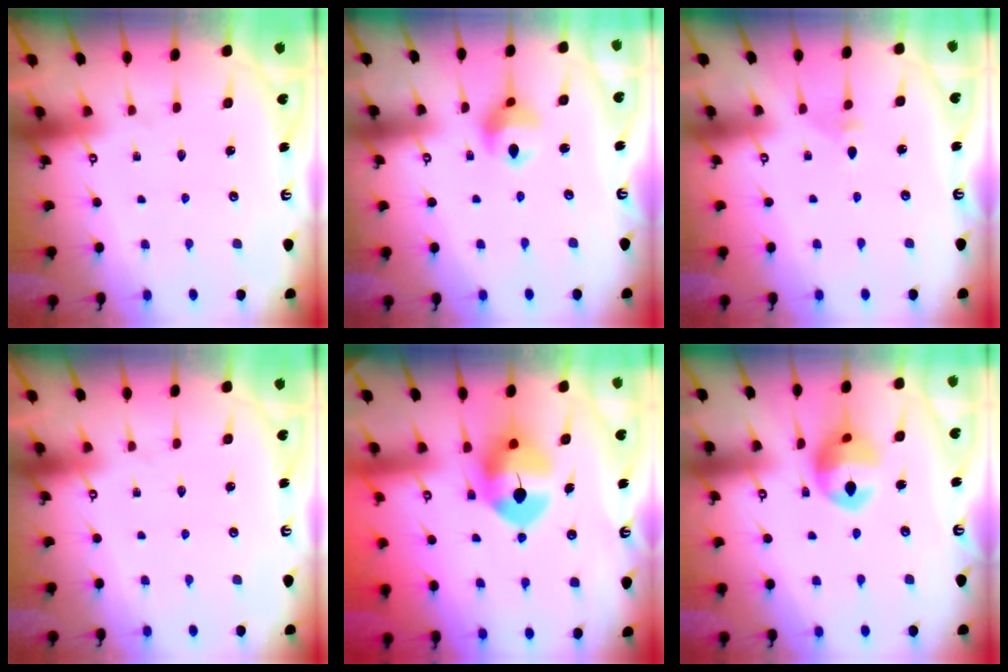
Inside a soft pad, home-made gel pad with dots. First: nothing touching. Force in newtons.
{"total": 9.0, "press": 9.0, "slide": 1.0}
{"total": 2.9, "press": 2.8, "slide": 0.8}
{"total": 0.0}
{"total": 9.4, "press": 9.2, "slide": 1.5}
{"total": 12.3, "press": 12.1, "slide": 2.1}